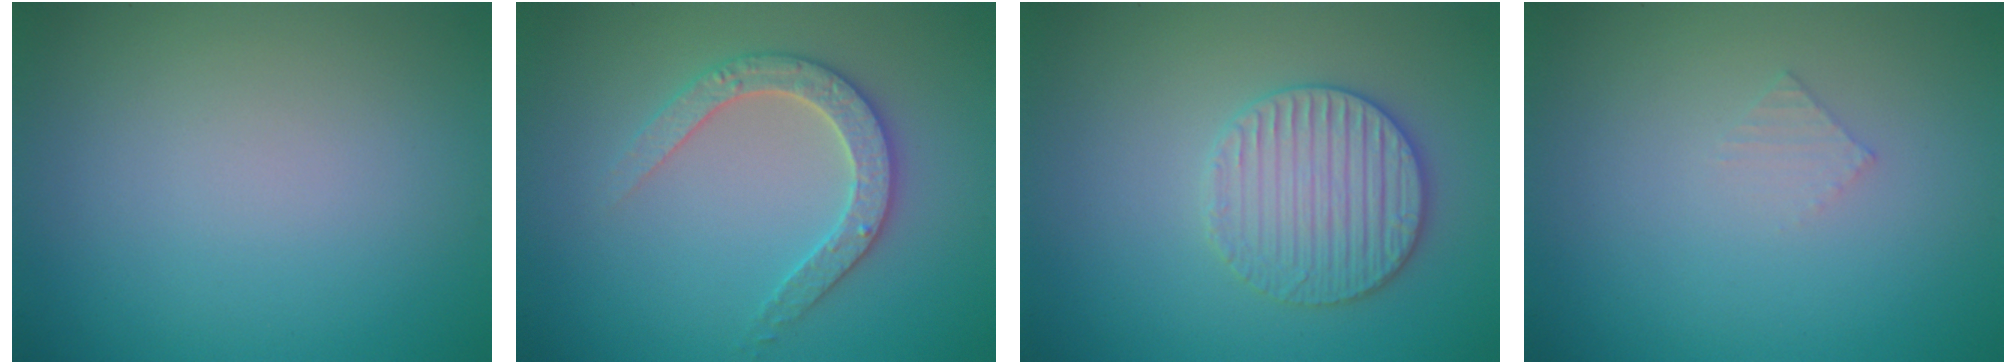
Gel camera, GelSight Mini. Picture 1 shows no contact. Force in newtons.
{"total": 2.9, "press": 2.9, "slide": 0.5}
{"total": 3.5, "press": 3.4, "slide": 0.5}
{"total": 0.8, "press": 0.8, "slide": 0.1}